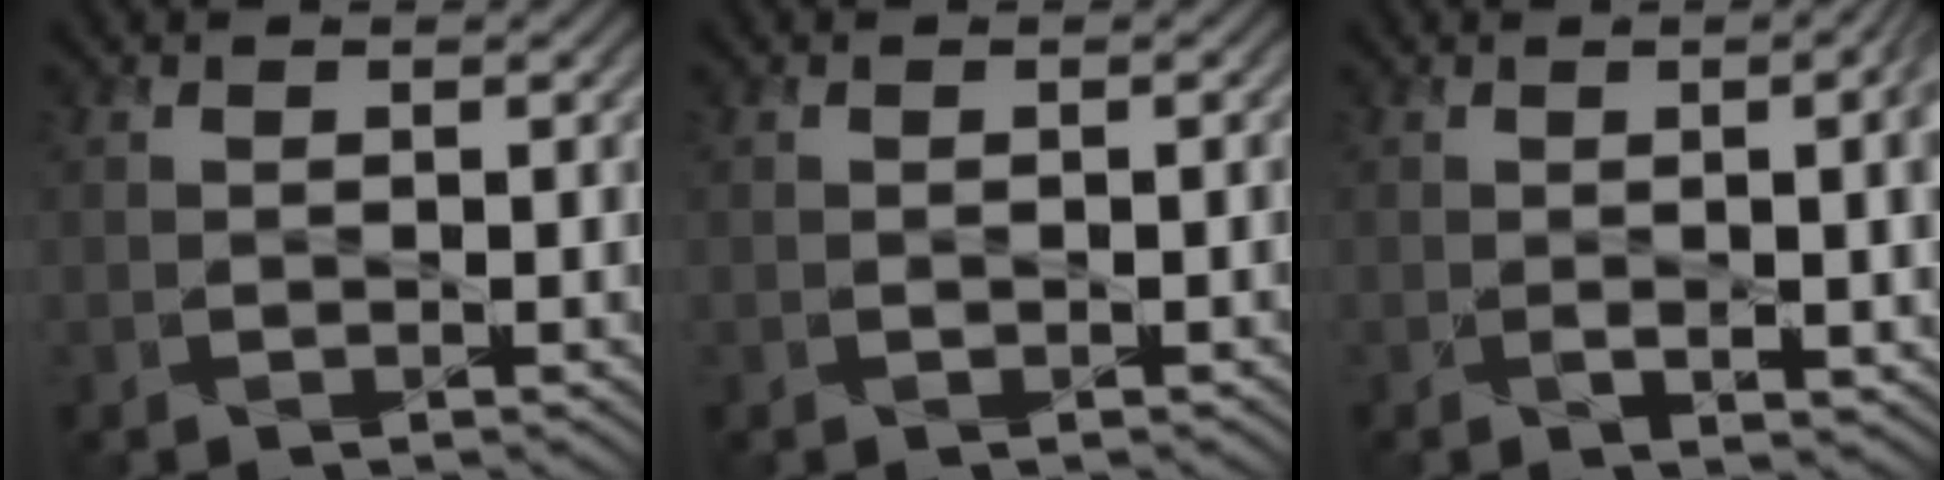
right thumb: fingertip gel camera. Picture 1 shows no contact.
{"total": 0.0}
{"total": 9.1, "force": [0.3, 2.8, 8.7], "torque": [-0.081, 0.014, -0.004]}